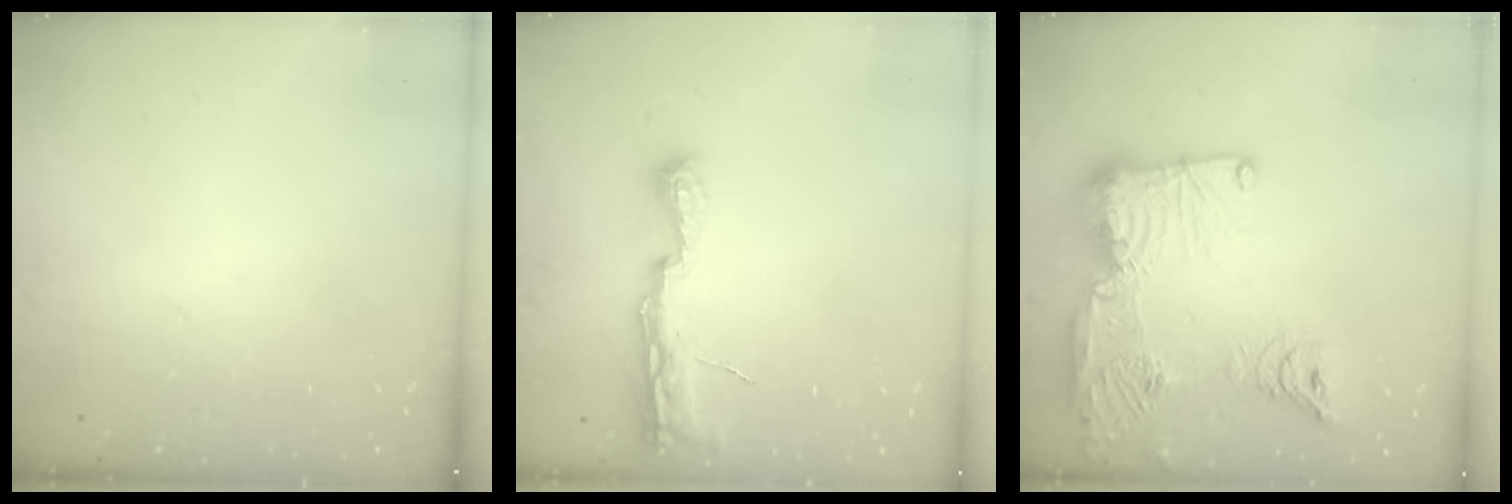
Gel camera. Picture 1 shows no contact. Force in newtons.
{"total": 8.0, "press": 8.0, "slide": 0.7}
{"total": 27.4, "press": 26.4, "slide": 7.2}